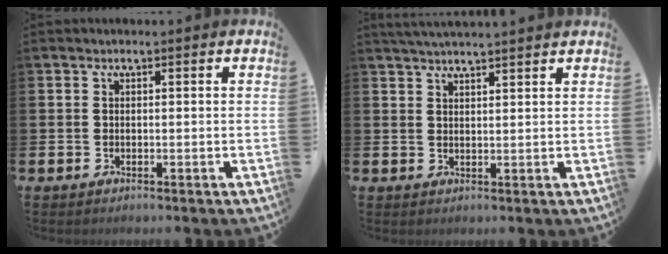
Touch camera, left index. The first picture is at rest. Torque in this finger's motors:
{"motor_torque": [0.02, -0.89, 0.40, 0.13]}